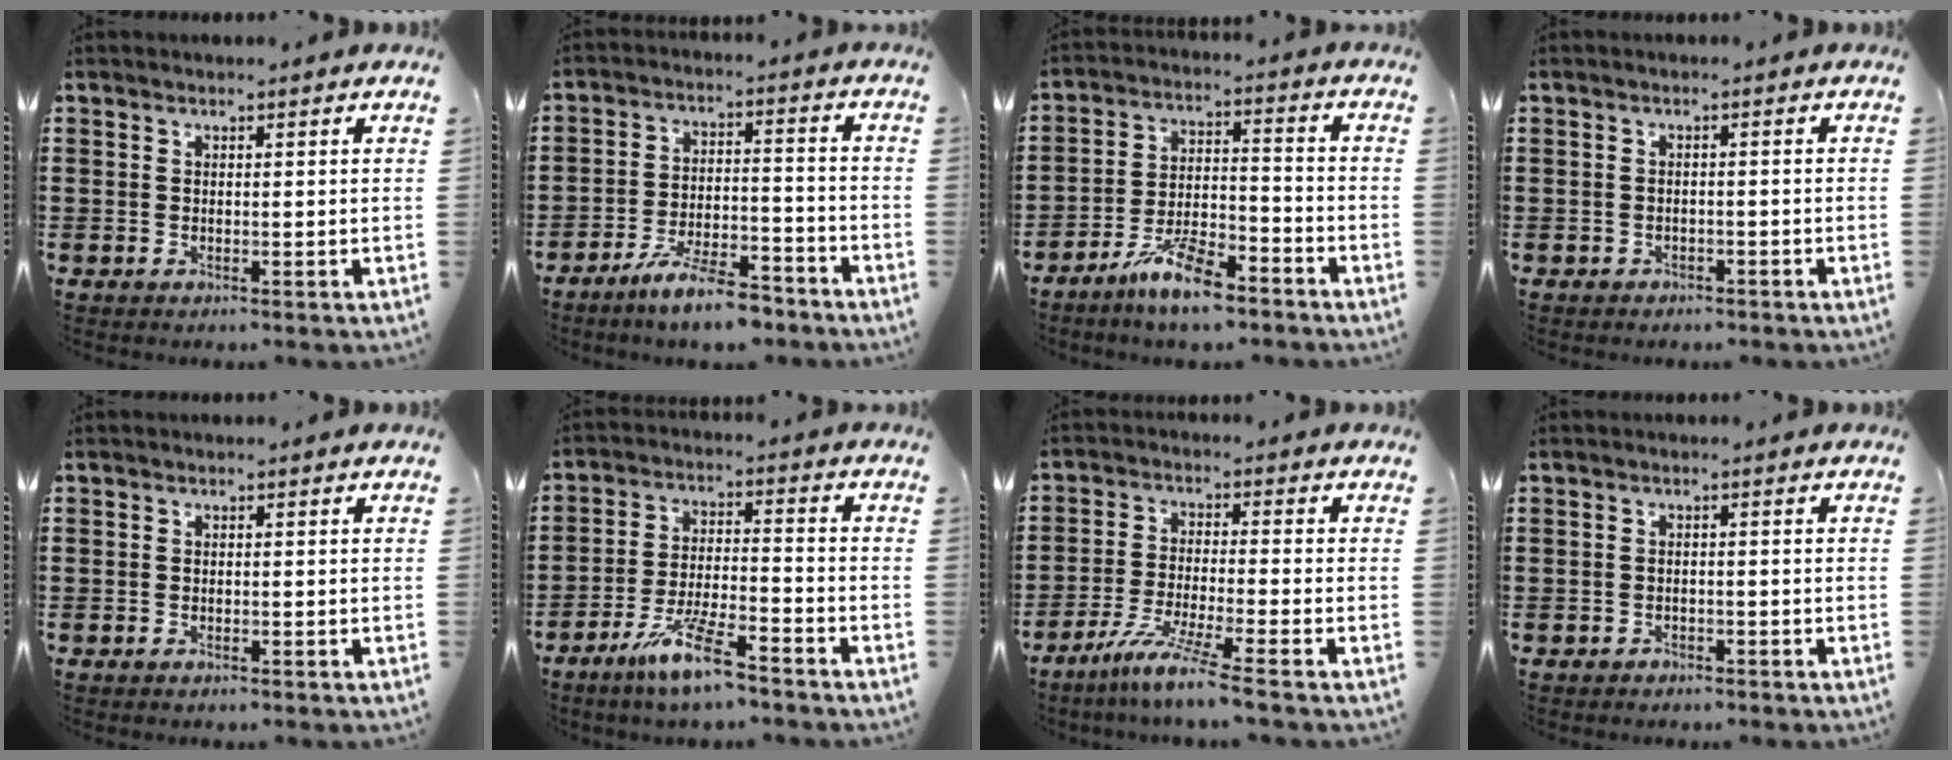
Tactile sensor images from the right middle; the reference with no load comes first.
{"total": 8.4, "force": [-7.2, 1.3, 4.1], "torque": [-0.077, 0.012, -0.134]}
{"total": 8.9, "force": [-6.7, 2.1, 5.4], "torque": [-0.108, 0.010, -0.126]}
{"total": 1.1, "force": [-1.0, 0.5, 0.0], "torque": [-0.005, 0.002, -0.023]}
{"total": 0.5, "force": [-0.4, 0.1, 0.3], "torque": [-0.008, -0.004, -0.008]}
{"total": 9.2, "force": [-6.7, 1.3, 6.2], "torque": [-0.128, 0.000, -0.125]}
{"total": 6.8, "force": [-5.4, -0.5, 4.1], "torque": [-0.084, -0.018, -0.103]}
{"total": 1.2, "force": [-1.1, 0.4, 0.0], "torque": [-0.005, 0.002, -0.026]}